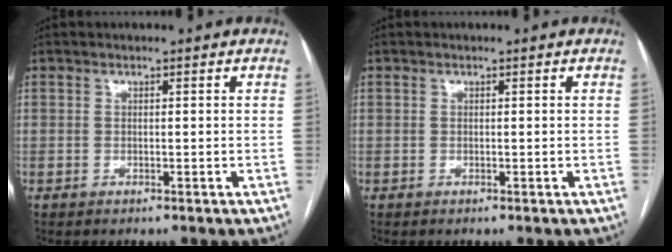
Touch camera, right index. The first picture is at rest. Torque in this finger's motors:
{"motor_torque": [0.00, 0.00, 0.00, 0.00]}